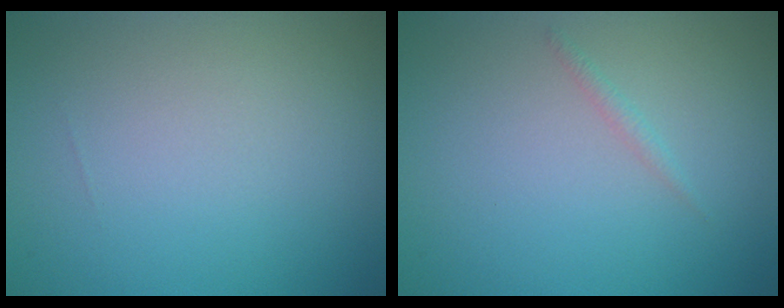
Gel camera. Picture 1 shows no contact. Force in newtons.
{"total": 0.6, "press": 0.6, "slide": 0.0}